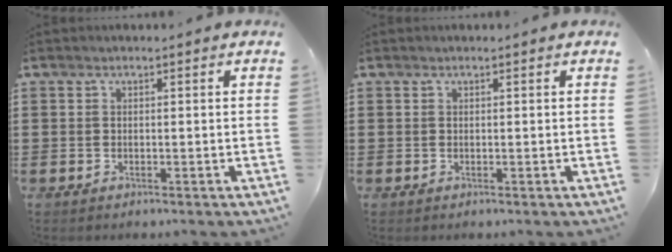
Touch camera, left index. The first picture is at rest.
{"total": 0.0}